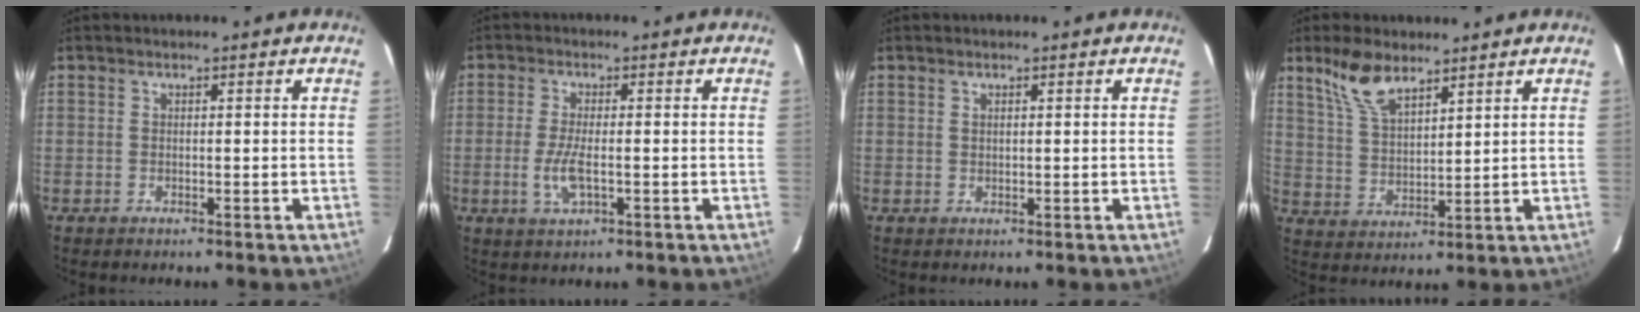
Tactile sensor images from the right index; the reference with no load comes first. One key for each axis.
{"total": 5.3, "fx": -1.4, "fy": 1.7, "fz": 4.9, "tx": -0.104, "ty": -0.008, "tz": -0.026}
{"total": 0.6, "fx": 0.4, "fy": 0.2, "fz": 0.4, "tx": -0.007, "ty": 0.002, "tz": 0.008}
{"total": 8.7, "fx": 6.2, "fy": 3.4, "fz": 5.0, "tx": -0.098, "ty": 0.013, "tz": 0.131}